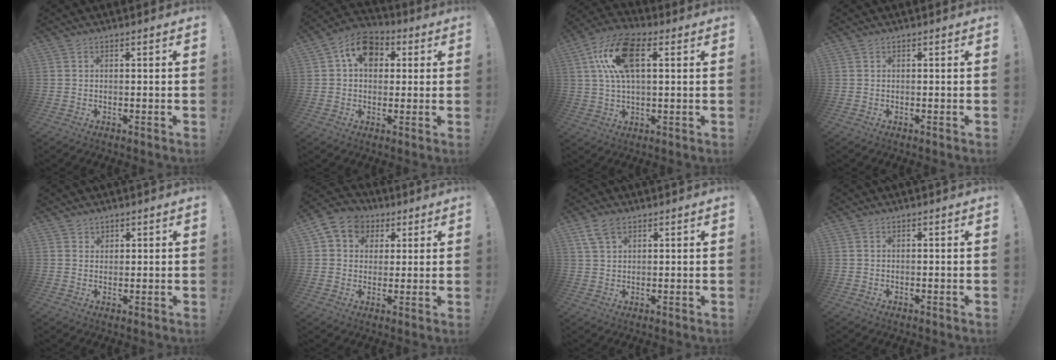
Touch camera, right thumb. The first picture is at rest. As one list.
[{"total": 11.1, "force": [4.0, 8.0, 6.6], "torque": [-0.103, 0.001, 0.074]}, {"total": 15.4, "force": [4.3, 7.5, 12.7], "torque": [-0.248, 0.006, 0.076]}, {"total": 0.0}, {"total": 1.6, "force": [1.3, 0.9, 0.1], "torque": [0.007, -0.012, 0.023]}, {"total": 8.3, "force": [2.8, 7.3, 2.8], "torque": [-0.038, -0.008, 0.057]}, {"total": 5.8, "force": [3.5, 3.0, 3.6], "torque": [-0.062, -0.008, 0.067]}, {"total": 0.0}]